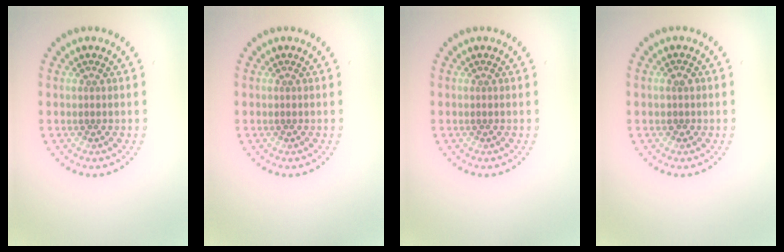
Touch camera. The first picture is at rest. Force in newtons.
{"total": 0.0}
{"total": 0.0}
{"total": 0.9, "press": 0.9, "slide": 0.3}